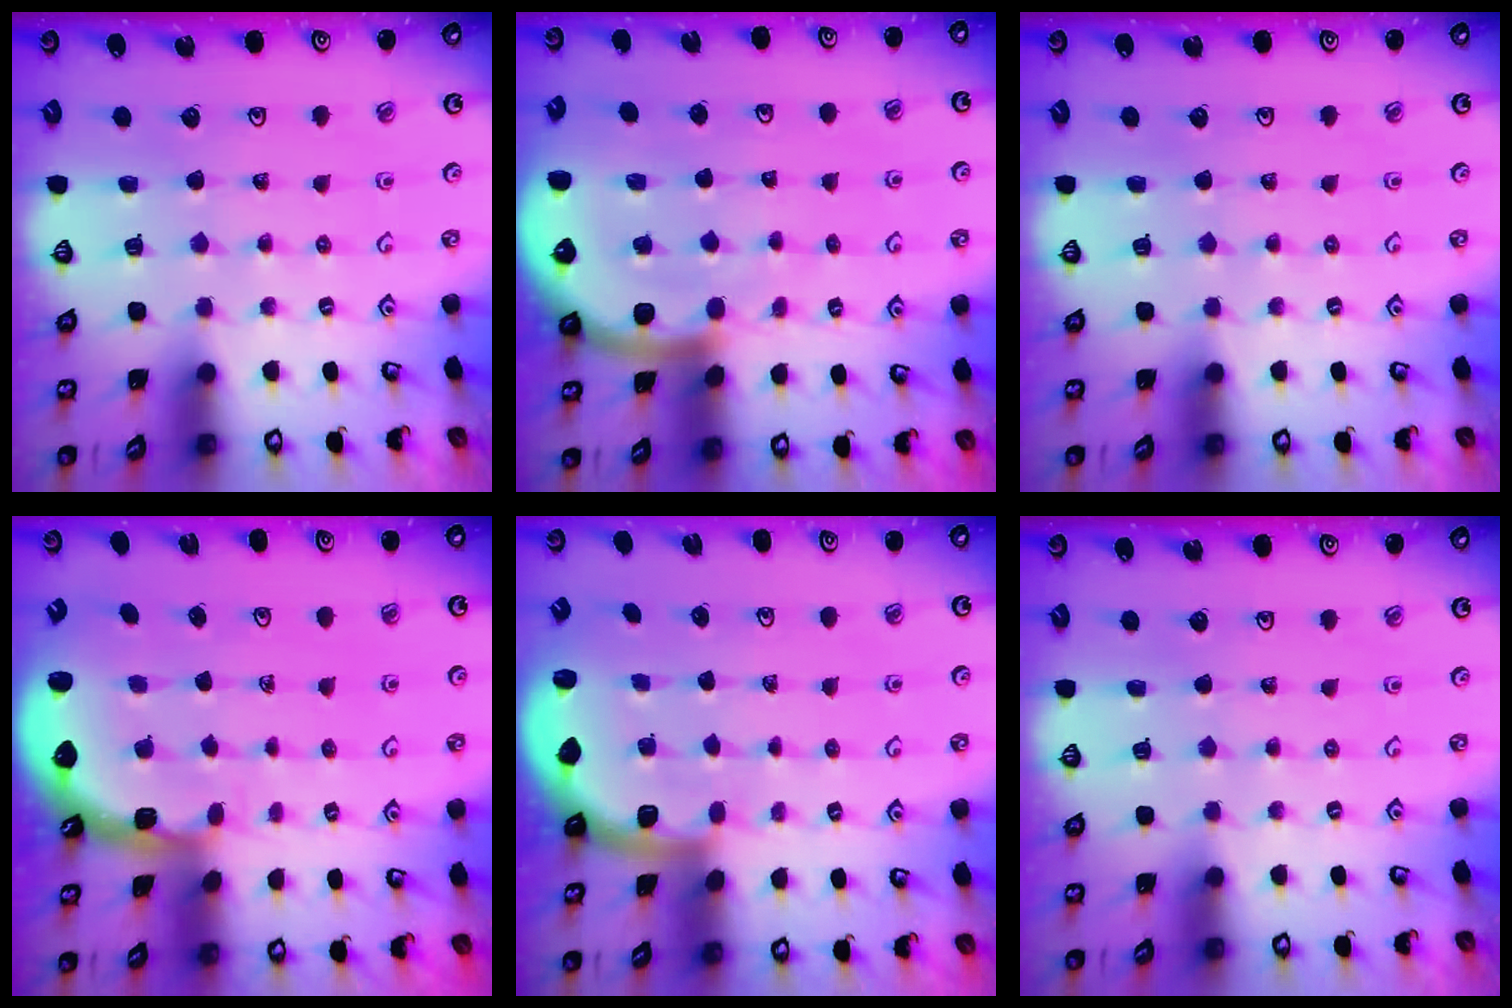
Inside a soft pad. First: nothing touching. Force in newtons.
{"total": 5.4, "press": 5.4, "slide": 0.9}
{"total": 0.0}
{"total": 2.7, "press": 1.4, "slide": 2.3}
{"total": 1.9, "press": 1.8, "slide": 0.5}
{"total": 0.0}